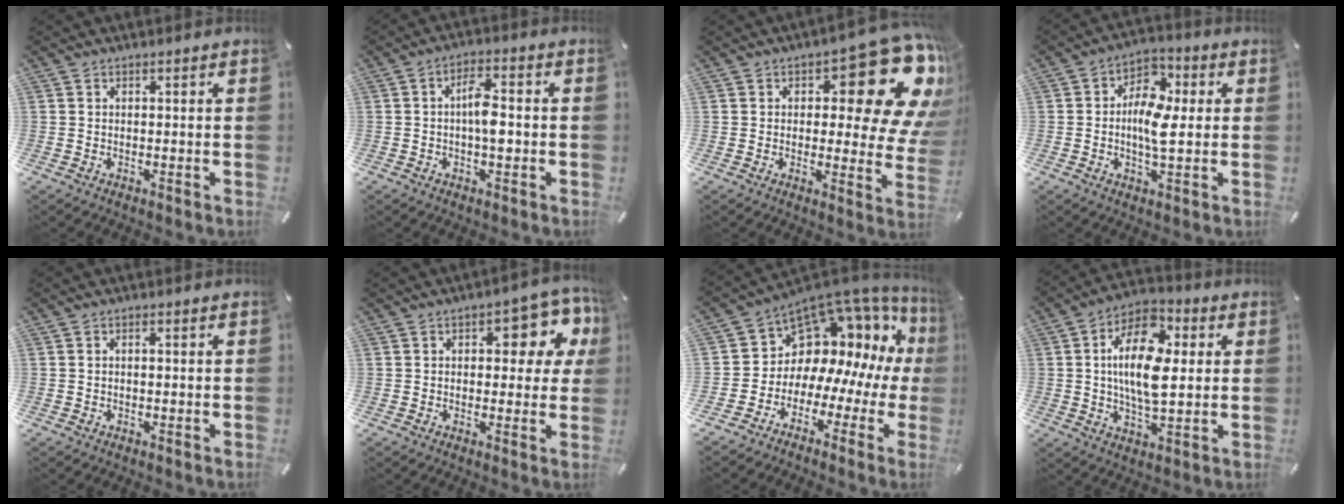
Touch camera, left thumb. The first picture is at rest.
{"total": 6.3, "force": [-0.8, 2.9, 5.6], "torque": [-0.089, 0.006, -0.018]}
{"total": 19.6, "force": [9.6, 8.2, 15.0], "torque": [-0.181, -0.072, 0.153]}
{"total": 9.5, "force": [-0.4, 5.3, 7.9], "torque": [-0.148, 0.003, -0.010]}
{"total": 0.8, "force": [-0.2, 0.4, 0.6], "torque": [-0.012, 0.002, -0.004]}
{"total": 11.7, "force": [3.9, 5.7, 9.4], "torque": [-0.107, -0.019, 0.060]}
{"total": 11.8, "force": [5.5, 8.7, 5.7], "torque": [-0.101, -0.076, 0.100]}
{"total": 15.9, "force": [2.6, 8.6, 13.1], "torque": [-0.242, -0.001, 0.039]}